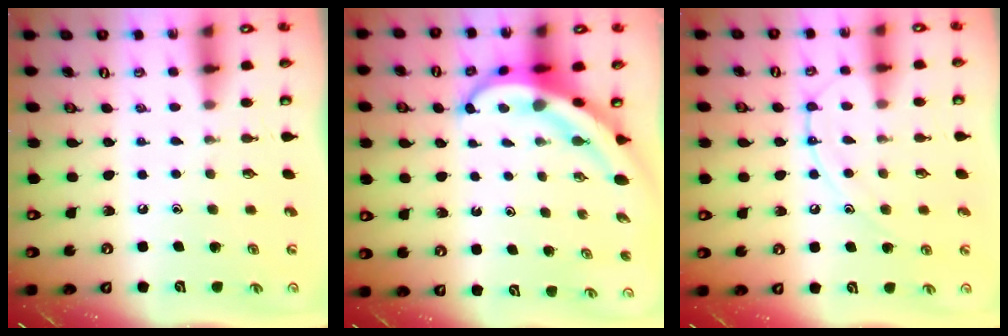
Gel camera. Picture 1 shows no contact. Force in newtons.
{"total": 7.4, "press": 7.2, "slide": 1.7}
{"total": 10.1, "press": 10.1, "slide": 0.9}